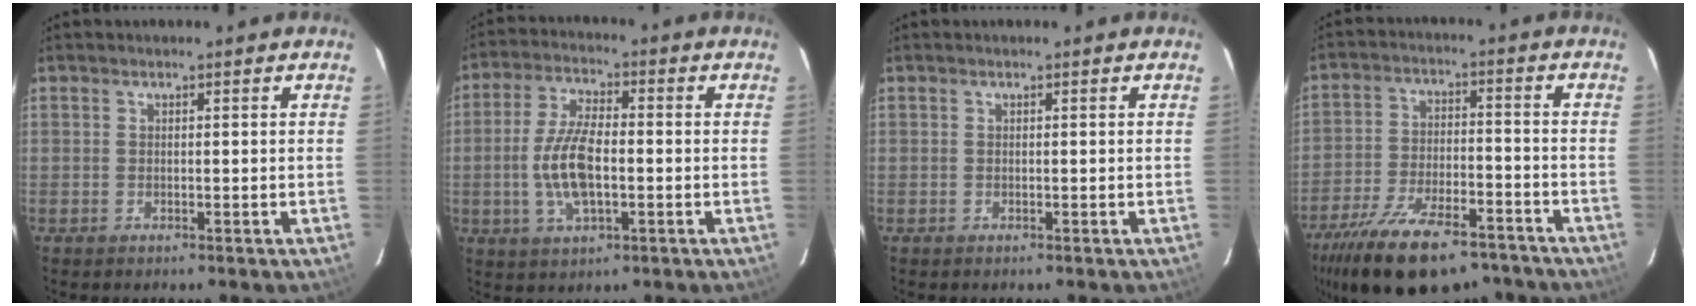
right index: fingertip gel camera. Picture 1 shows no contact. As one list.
[{"total": 10.2, "force": [-1.7, 4.1, 9.1], "torque": [-0.190, 0.003, -0.032]}, {"total": 0.0}, {"total": 21.9, "force": [-16.5, 8.6, 11.5], "torque": [-0.229, -0.024, -0.250]}]